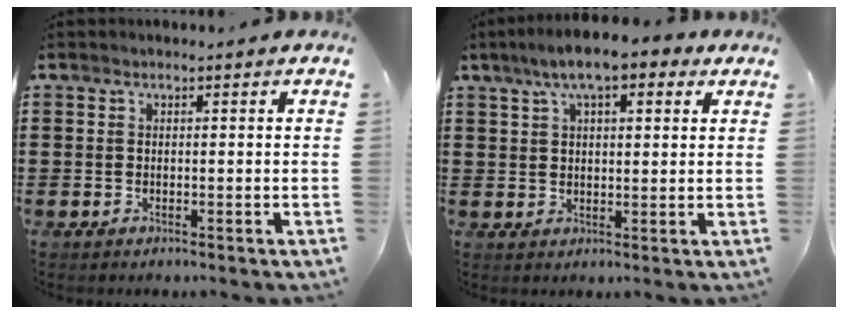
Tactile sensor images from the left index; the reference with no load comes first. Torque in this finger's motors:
{"motor_torque": [1.82, -0.32, 0.79, 0.20]}